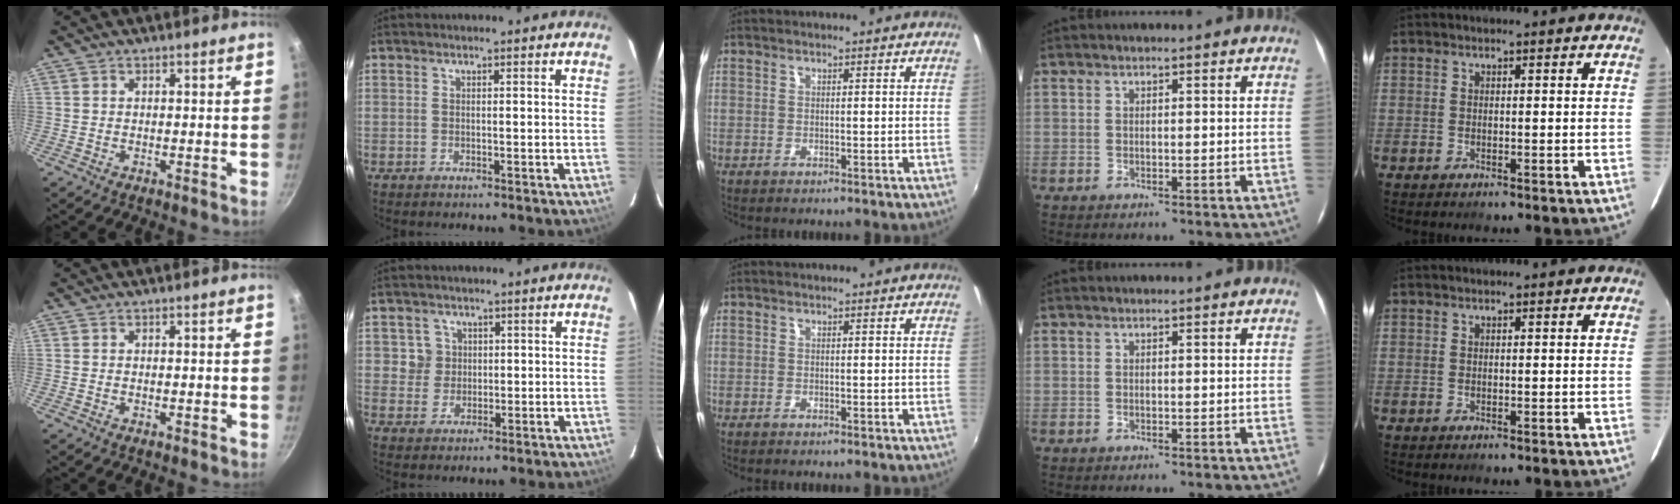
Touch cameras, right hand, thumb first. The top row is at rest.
{"index": {"total": 3.7, "force": [0.8, 3.6, 0.1], "torque": [0.013, 0.019, 0.013]}}